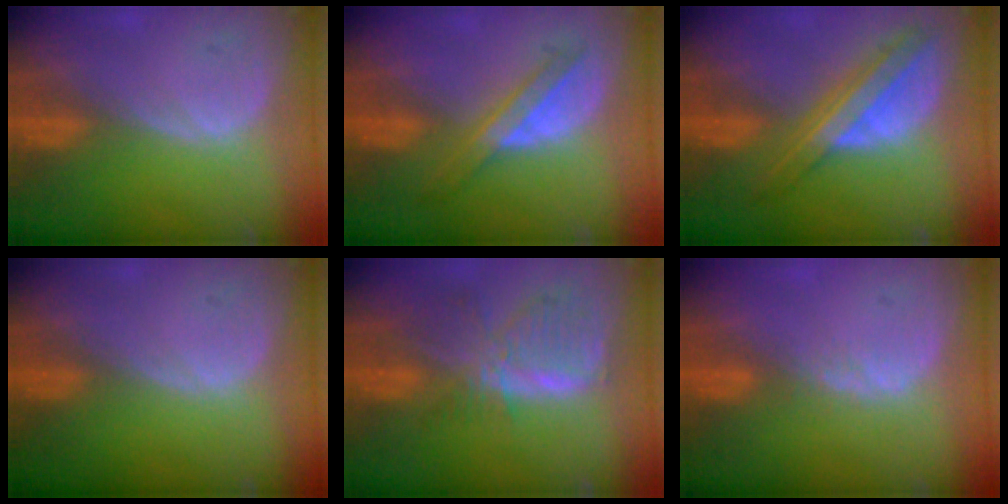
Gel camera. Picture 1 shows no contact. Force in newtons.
{"total": 5.8, "press": 5.3, "slide": 2.3}
{"total": 8.2, "press": 6.9, "slide": 4.4}
{"total": 0.0}
{"total": 8.4, "press": 7.3, "slide": 4.0}
{"total": 1.7, "press": 1.4, "slide": 0.9}